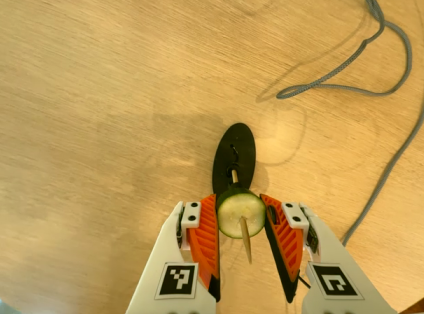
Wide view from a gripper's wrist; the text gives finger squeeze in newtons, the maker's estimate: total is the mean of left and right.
{"total": 12.1, "left": 11.6, "right": 12.6}